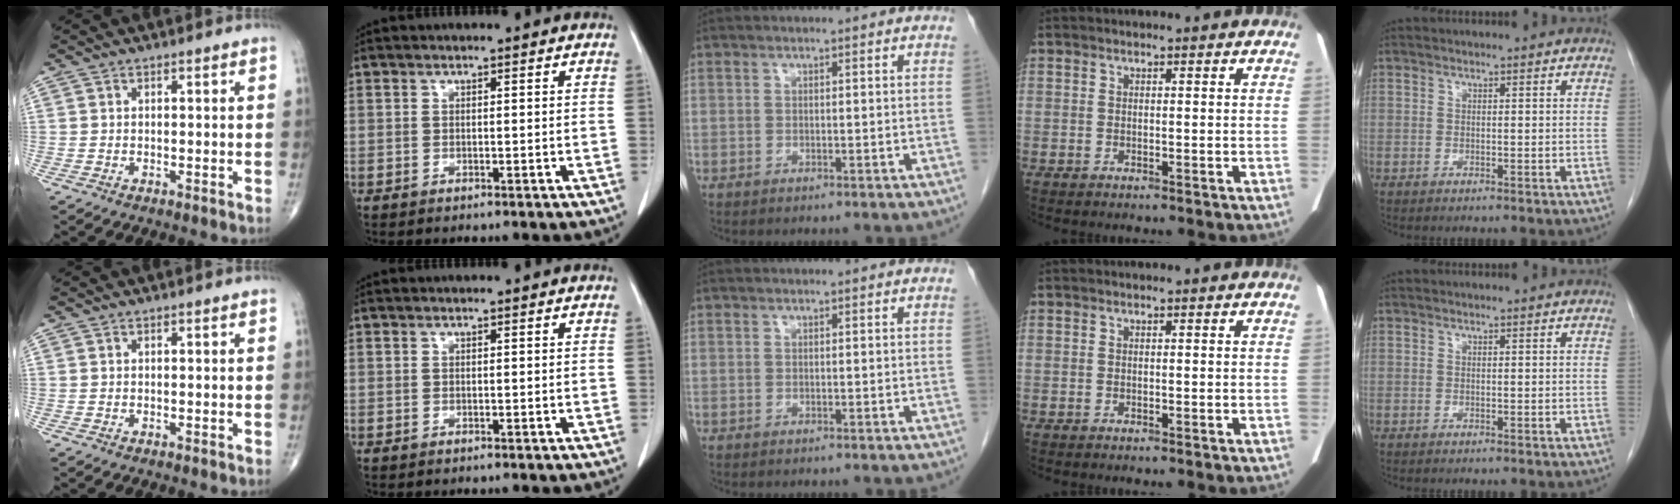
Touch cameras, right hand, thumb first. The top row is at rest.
{}